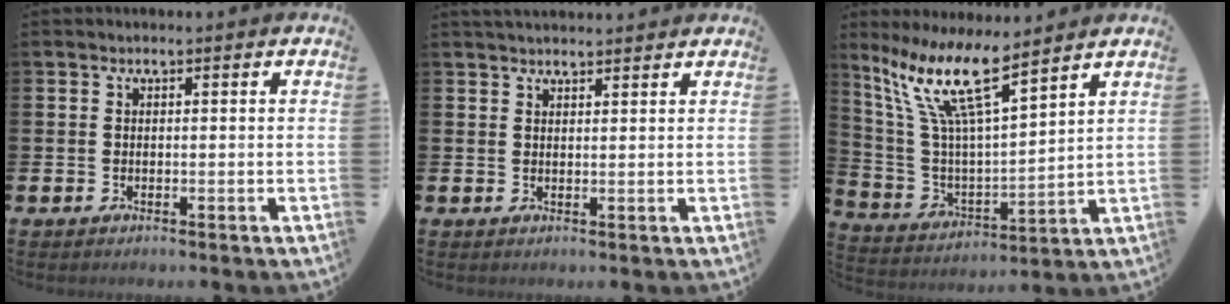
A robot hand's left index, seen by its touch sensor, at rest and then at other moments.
{"total": 2.2, "force": [2.2, 0.3, 0.2], "torque": [0.005, -0.012, 0.038]}
{"total": 12.1, "force": [8.7, 2.3, 8.1], "torque": [-0.185, -0.042, 0.149]}